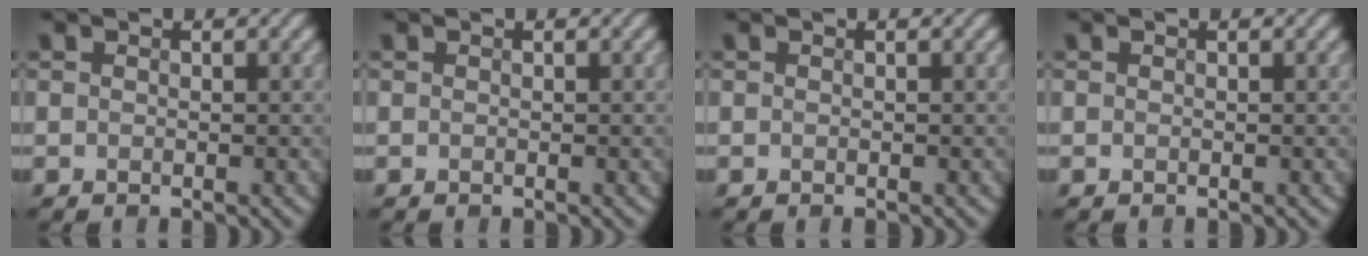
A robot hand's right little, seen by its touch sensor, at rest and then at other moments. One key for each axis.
{"total": 0.0}
{"total": 0.0}
{"total": 0.0}